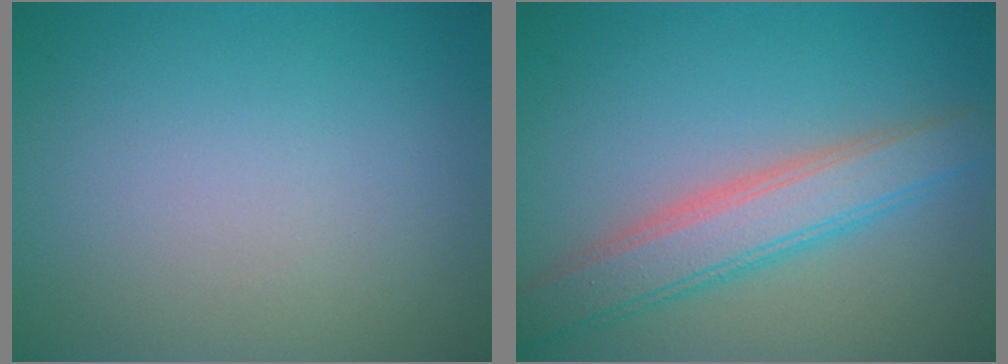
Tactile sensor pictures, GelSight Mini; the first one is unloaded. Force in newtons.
{"total": 4.8, "press": 4.8, "slide": 0.1}